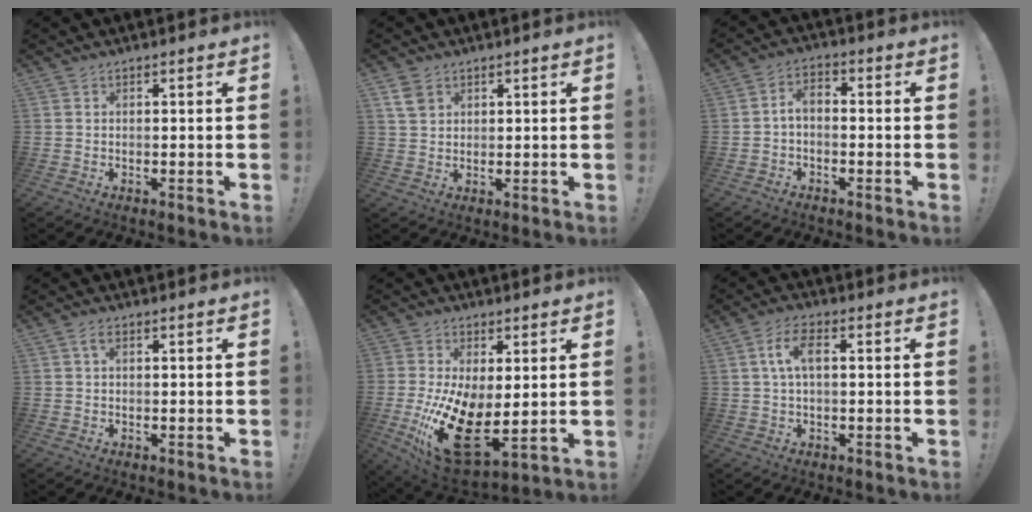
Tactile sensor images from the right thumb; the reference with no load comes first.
{"total": 5.6, "force": [2.8, 4.0, 2.7], "torque": [-0.048, -0.003, 0.057]}
{"total": 3.9, "force": [-1.5, 1.9, 3.1], "torque": [-0.064, 0.004, -0.027]}
{"total": 1.6, "force": [0.3, 0.6, 1.4], "torque": [-0.021, 0.002, 0.003]}
{"total": 17.0, "force": [-2.1, 8.8, 14.4], "torque": [-0.262, -0.019, -0.022]}
{"total": 6.9, "force": [1.1, 2.7, 6.3], "torque": [-0.130, 0.006, 0.018]}